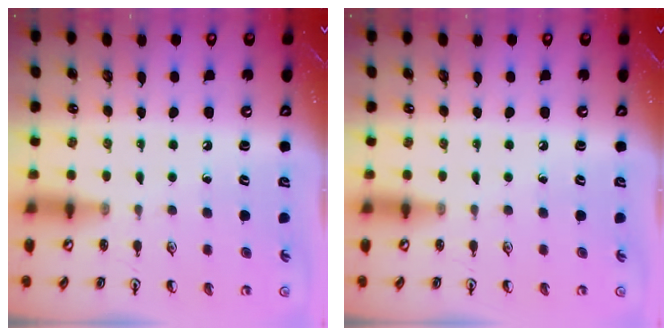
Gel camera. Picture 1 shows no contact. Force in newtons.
{"total": 0.0}